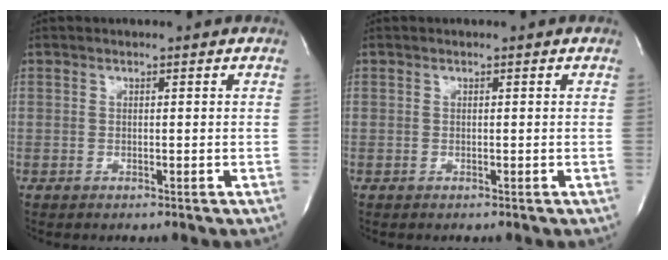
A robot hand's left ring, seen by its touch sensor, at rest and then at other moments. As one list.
[{"total": 0.0}]